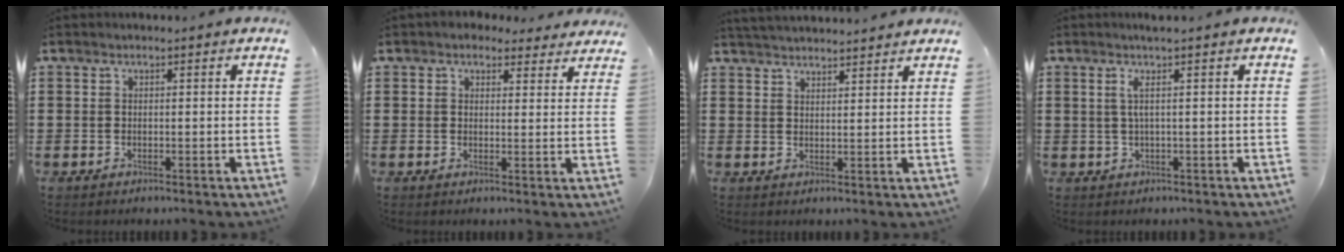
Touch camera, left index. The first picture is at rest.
{"total": 3.2, "force": [2.8, 1.5, 0.6], "torque": [-0.015, -0.005, 0.050]}
{"total": 2.8, "force": [2.8, -0.1, 0.0], "torque": [-0.010, -0.007, 0.053]}
{"total": 2.5, "force": [0.4, -0.5, 2.4], "torque": [-0.045, -0.006, 0.005]}